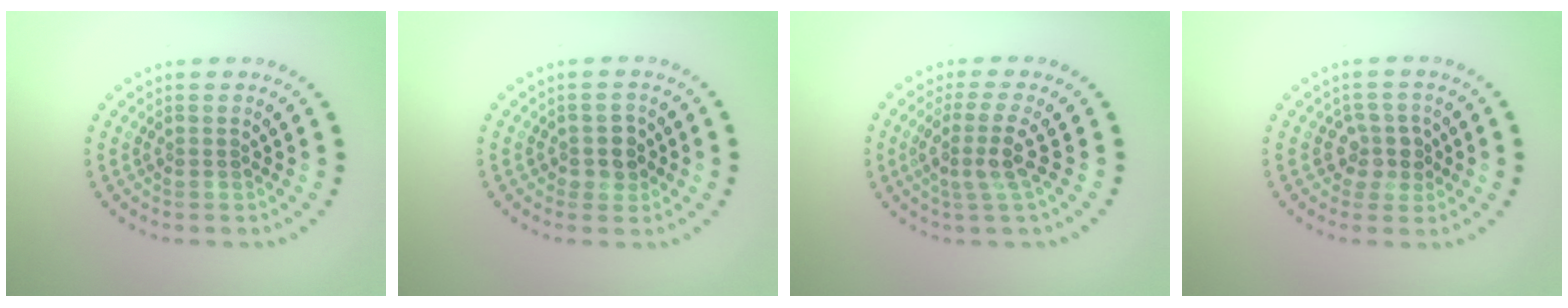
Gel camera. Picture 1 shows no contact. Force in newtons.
{"total": 2.0, "press": 1.8, "slide": 0.7}
{"total": 3.0, "press": 2.3, "slide": 2.0}
{"total": 2.3, "press": 2.0, "slide": 1.1}